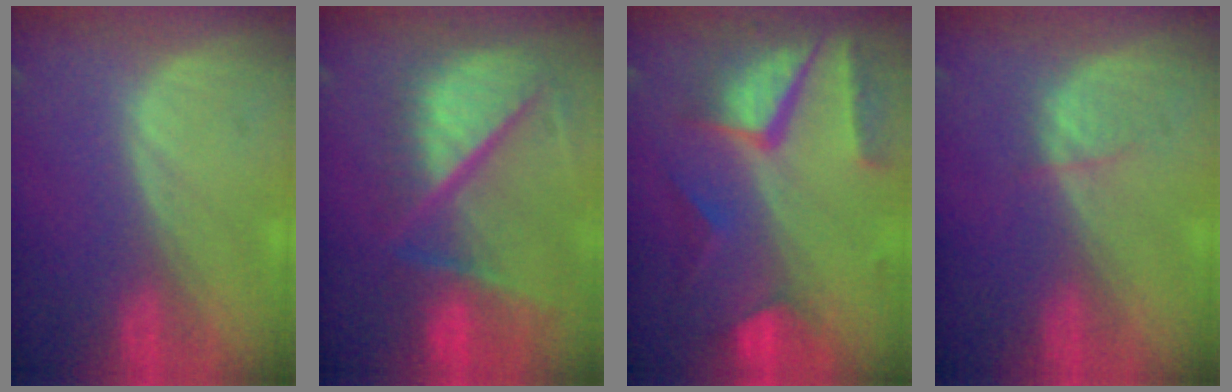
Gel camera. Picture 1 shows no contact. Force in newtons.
{"total": 11.7, "press": 10.0, "slide": 6.1}
{"total": 10.4, "press": 8.8, "slide": 5.7}
{"total": 1.6, "press": 1.5, "slide": 0.2}